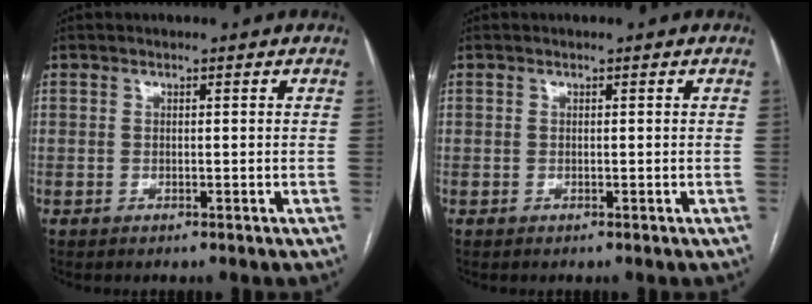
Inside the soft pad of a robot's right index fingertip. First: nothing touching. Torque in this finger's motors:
{"motor_torque": [0.00, 0.00, 0.00, 0.00]}